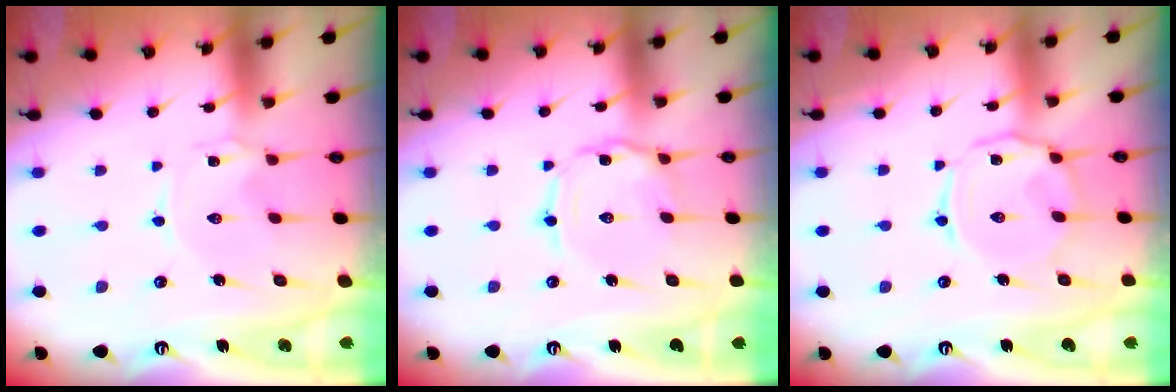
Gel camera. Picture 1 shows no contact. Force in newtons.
{"total": 2.7, "press": 2.7, "slide": 0.2}
{"total": 8.1, "press": 8.1, "slide": 0.8}